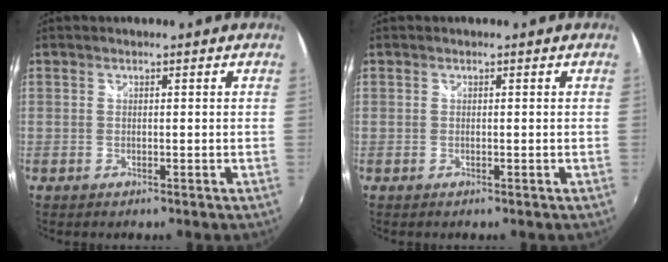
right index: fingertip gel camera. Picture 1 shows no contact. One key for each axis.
{"total": 0.0}